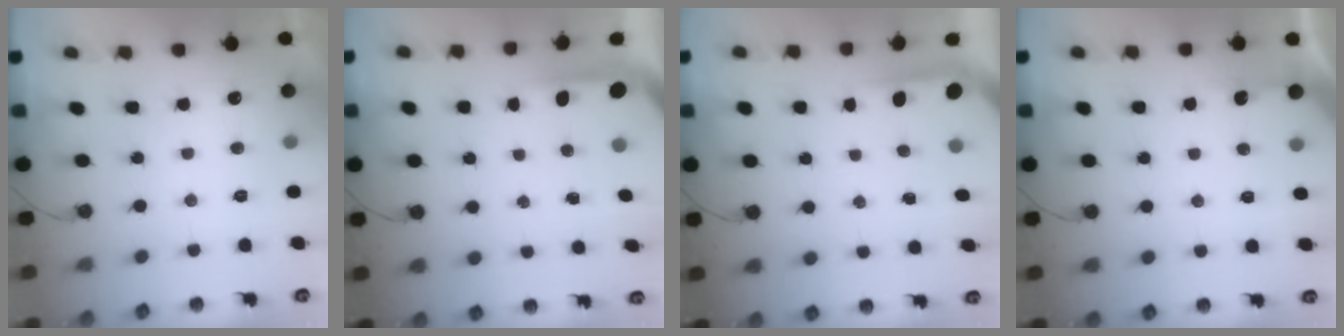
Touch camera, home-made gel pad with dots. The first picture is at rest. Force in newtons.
{"total": 3.6, "press": 3.6, "slide": 0.3}
{"total": 3.6, "press": 3.6, "slide": 0.4}
{"total": 2.5, "press": 2.5, "slide": 0.2}